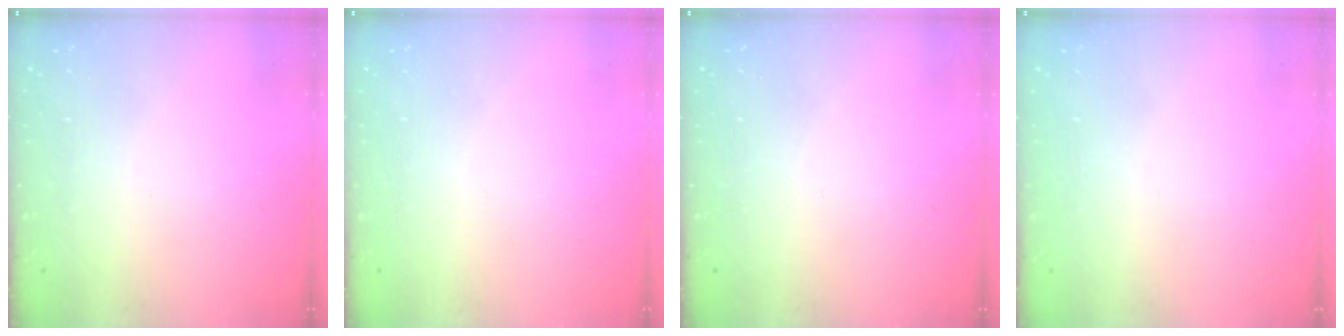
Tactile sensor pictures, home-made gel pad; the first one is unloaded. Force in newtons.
{"total": 0.0}
{"total": 0.0}
{"total": 1.5, "press": 1.5, "slide": 0.1}